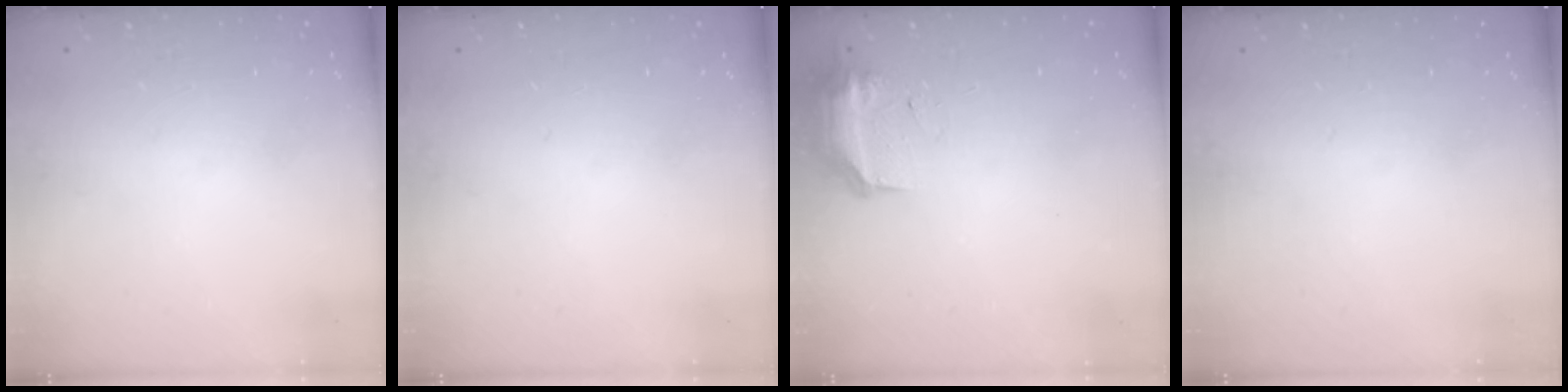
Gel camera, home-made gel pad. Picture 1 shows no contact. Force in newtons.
{"total": 2.2, "press": 2.1, "slide": 0.8}
{"total": 8.4, "press": 8.3, "slide": 1.4}
{"total": 0.0}